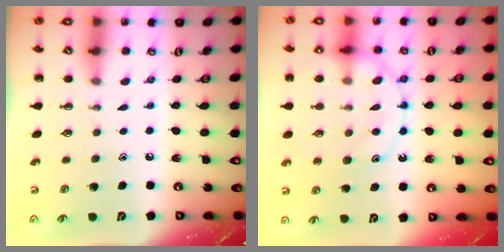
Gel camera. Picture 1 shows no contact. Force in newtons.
{"total": 13.5, "press": 13.4, "slide": 0.9}